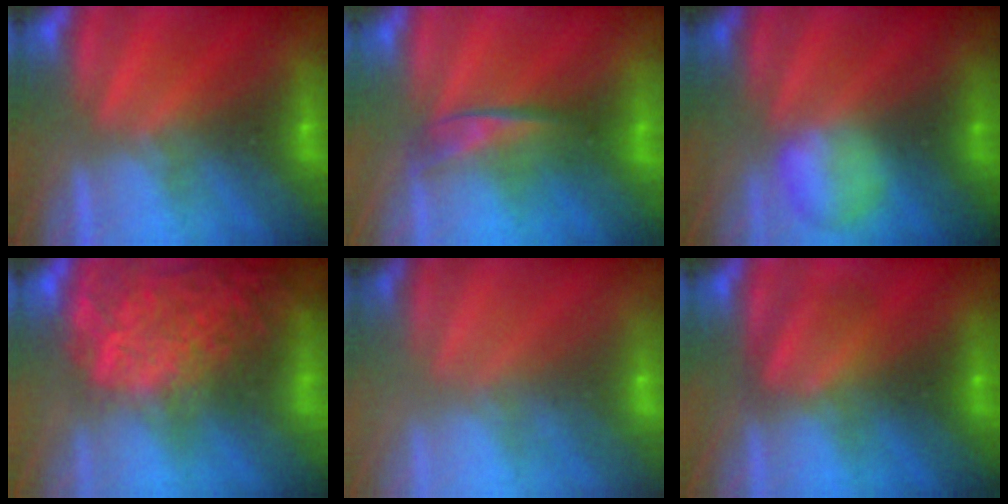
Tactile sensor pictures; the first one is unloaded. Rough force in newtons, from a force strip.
{"total": 2.1}
{"total": 2.4}
{"total": 7.8}
{"total": 2.9}
{"total": 2.4}